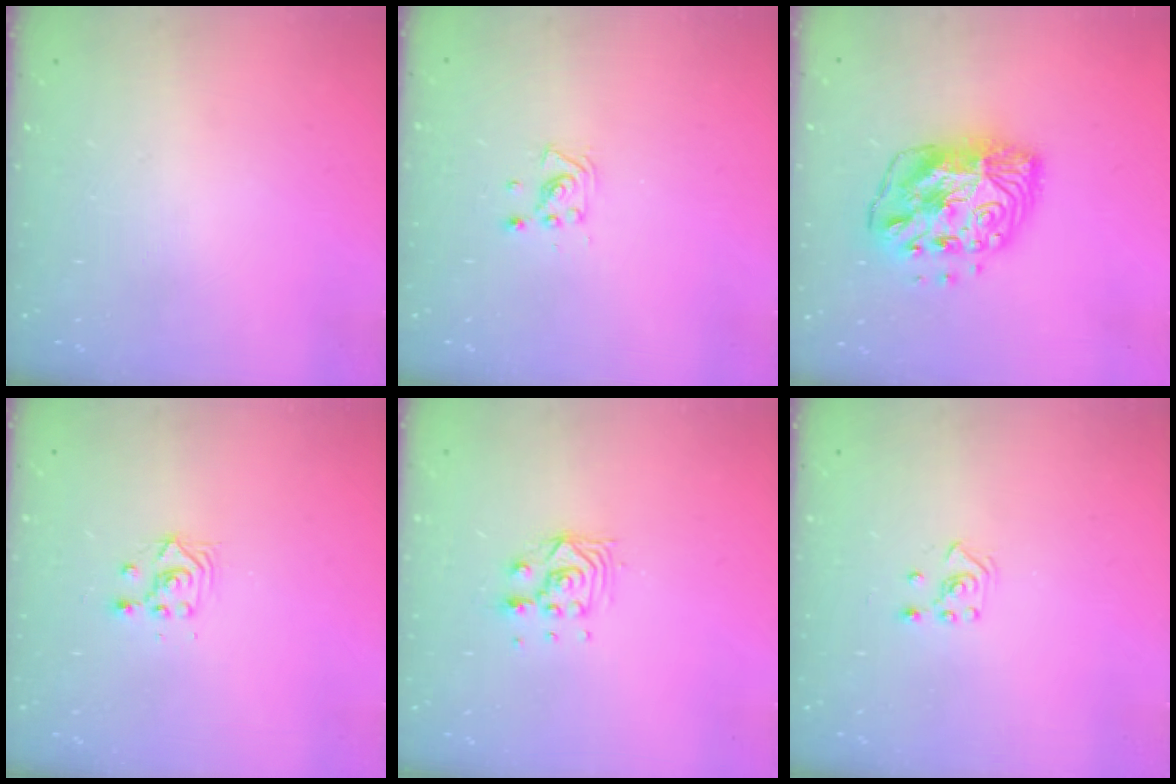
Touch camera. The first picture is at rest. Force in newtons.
{"total": 4.6, "press": 4.4, "slide": 1.4}
{"total": 13.1, "press": 13.0, "slide": 1.6}
{"total": 2.8, "press": 2.8, "slide": 0.2}
{"total": 7.4, "press": 7.3, "slide": 0.6}
{"total": 2.6, "press": 2.5, "slide": 0.6}